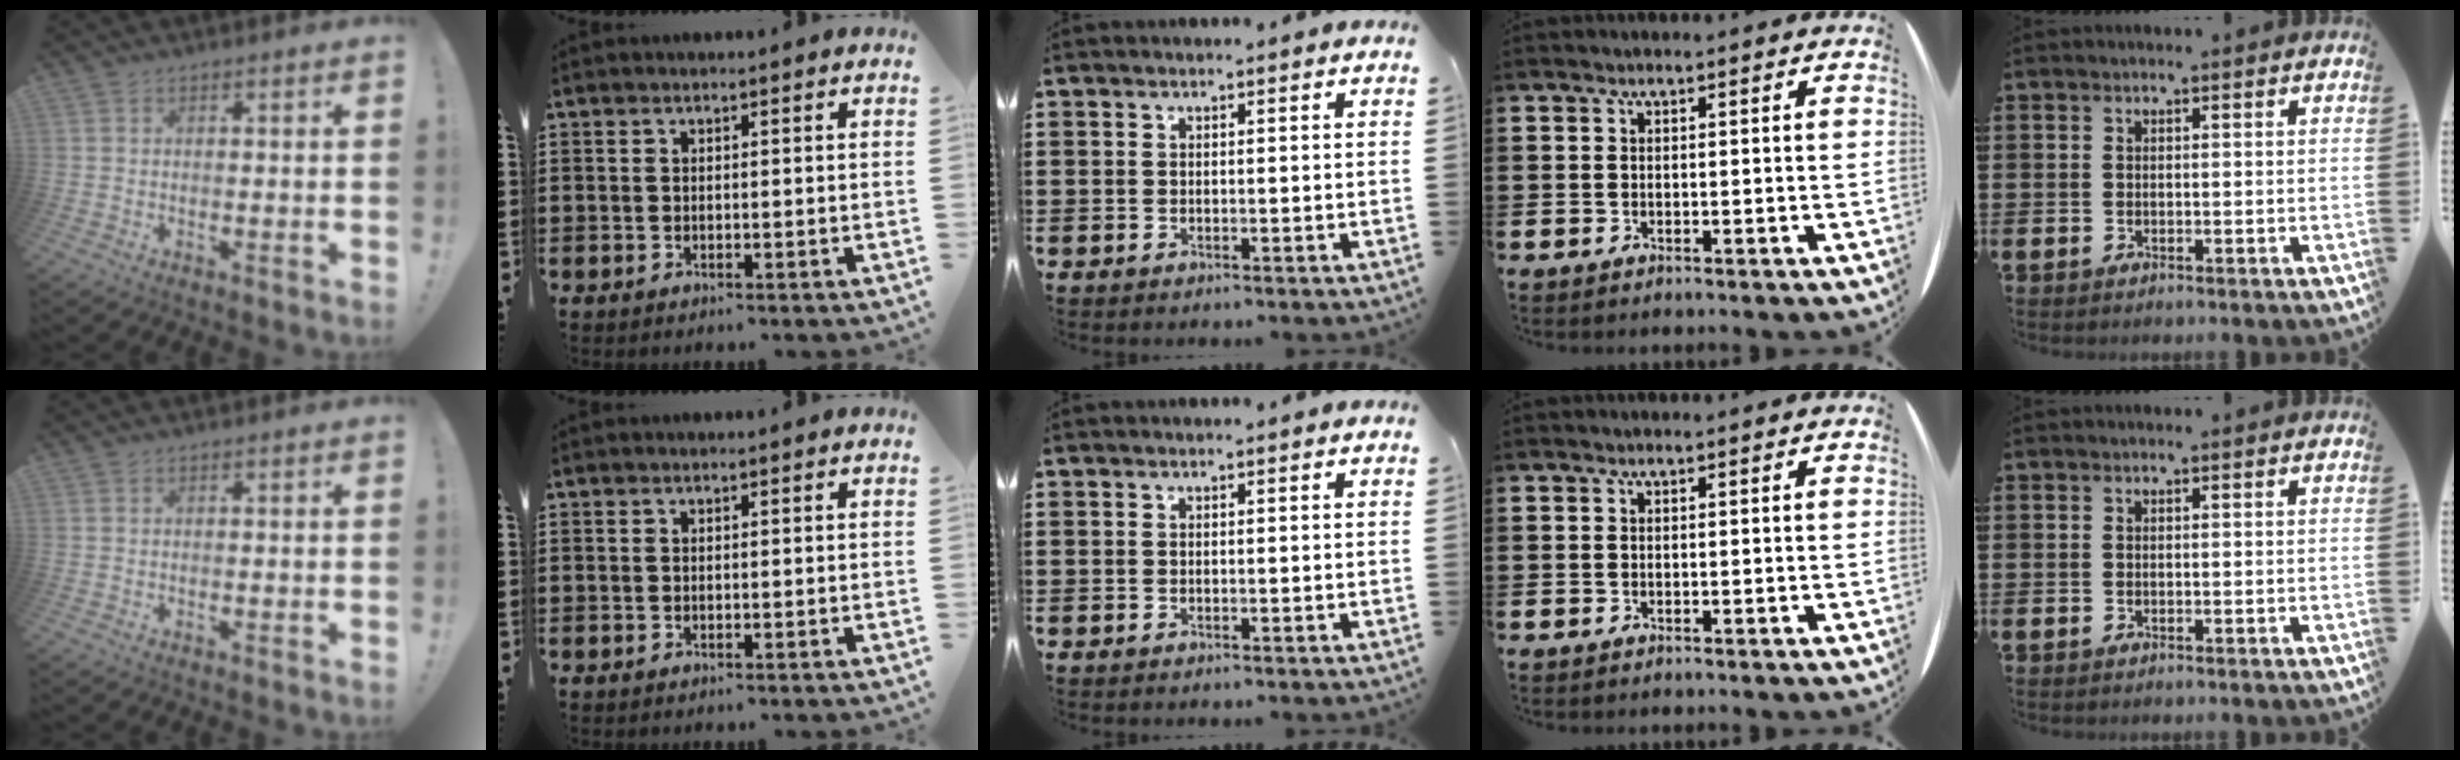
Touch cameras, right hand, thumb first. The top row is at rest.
{}